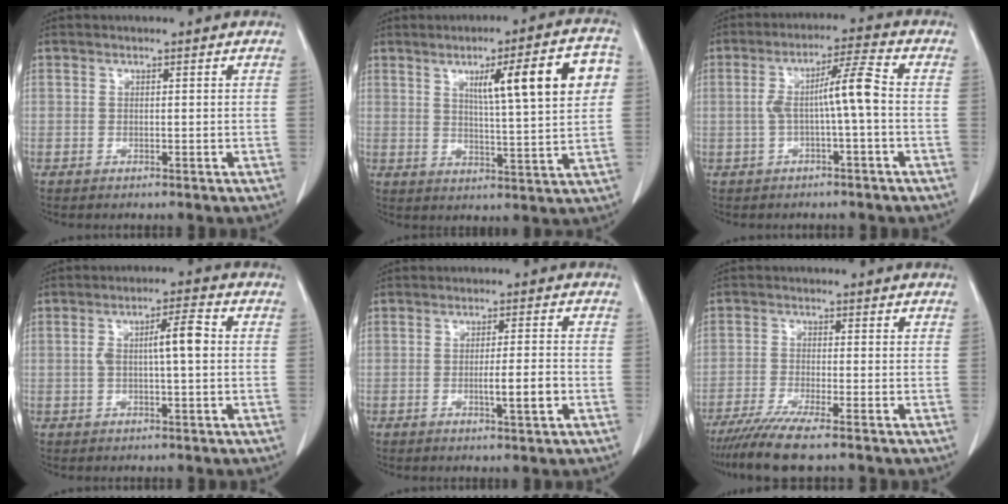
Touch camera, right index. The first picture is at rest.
{"total": 13.5, "force": [4.0, 1.0, 12.8], "torque": [-0.182, 0.016, 0.057]}
{"total": 6.8, "force": [-0.6, 0.0, 6.7], "torque": [-0.122, 0.024, -0.009]}
{"total": 5.7, "force": [0.3, 0.8, 5.6], "torque": [-0.099, 0.016, 0.005]}
{"total": 4.6, "force": [-1.4, 0.0, 4.4], "torque": [-0.069, -0.005, -0.020]}
{"total": 7.0, "force": [-5.4, -0.5, 4.4], "torque": [-0.069, -0.020, -0.093]}